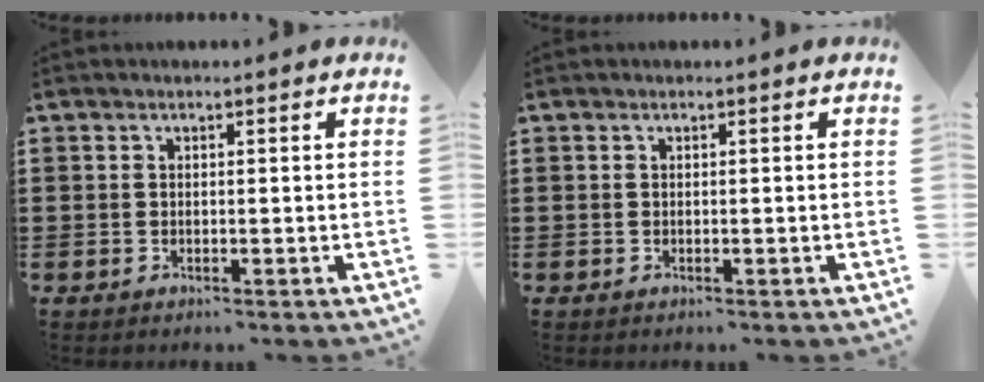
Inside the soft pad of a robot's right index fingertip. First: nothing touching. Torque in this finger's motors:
{"motor_torque": [0.00, 0.00, 0.00, 0.00]}